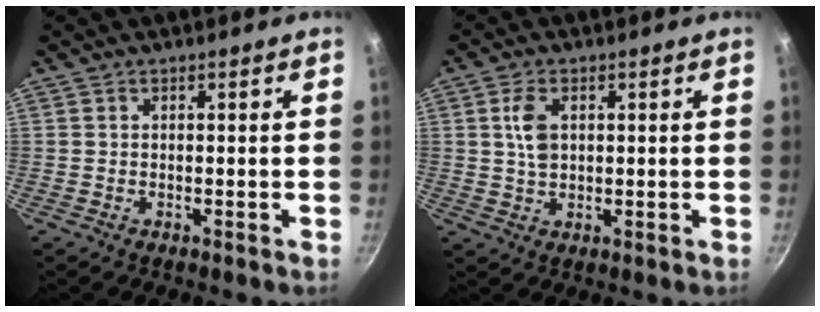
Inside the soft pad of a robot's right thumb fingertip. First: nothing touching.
{"total": 4.9, "force": [1.3, 2.9, 3.7], "torque": [-0.072, -0.003, 0.024]}